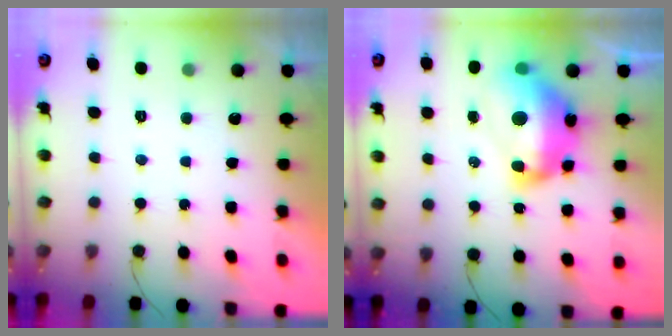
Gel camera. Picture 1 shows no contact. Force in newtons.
{"total": 17.3, "press": 17.2, "slide": 1.8}